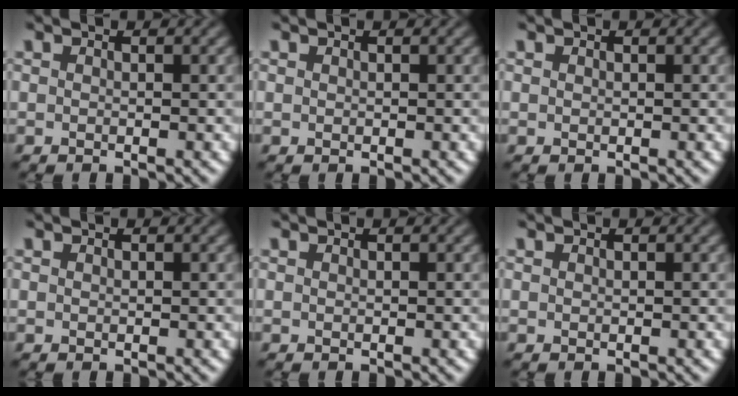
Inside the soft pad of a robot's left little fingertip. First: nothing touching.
{"total": 0.0}
{"total": 0.0}
{"total": 0.0}
{"total": 0.0}
{"total": 0.0}